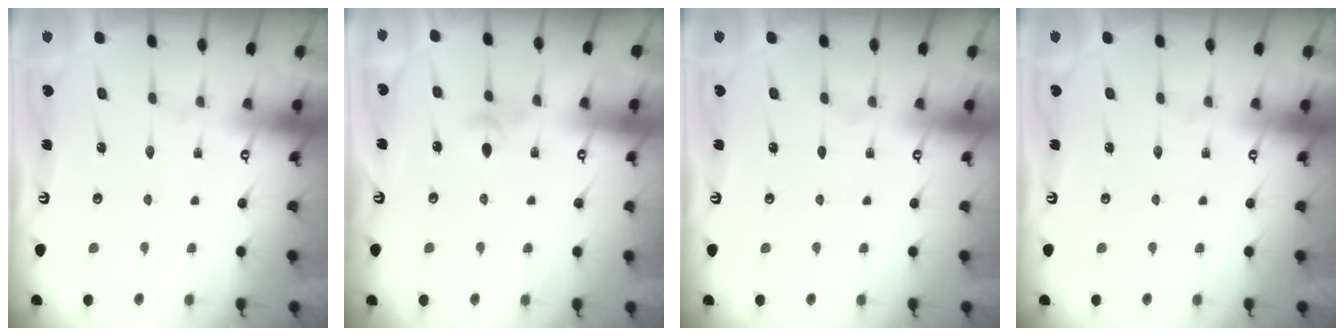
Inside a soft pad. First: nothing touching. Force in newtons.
{"total": 3.3, "press": 3.2, "slide": 0.8}
{"total": 0.0}
{"total": 0.0}